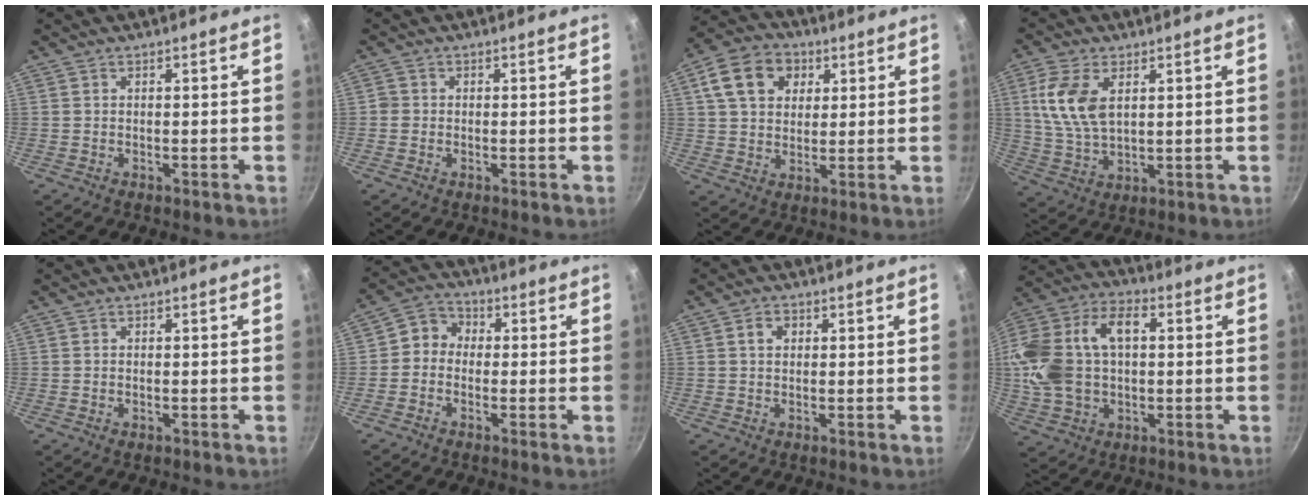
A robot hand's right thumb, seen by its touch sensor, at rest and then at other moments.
{"total": 1.3, "force": [-0.4, 1.2, 0.3], "torque": [-0.002, 0.004, -0.010]}
{"total": 12.1, "force": [4.4, 9.2, 6.5], "torque": [-0.095, 0.003, 0.065]}
{"total": 10.4, "force": [3.0, 5.8, 8.1], "torque": [-0.160, -0.012, 0.062]}
{"total": 0.0}
{"total": 5.1, "force": [-0.6, 4.5, 2.3], "torque": [-0.016, 0.021, -0.032]}
{"total": 2.4, "force": [0.6, 1.9, 1.3], "torque": [-0.013, 0.003, 0.008]}
{"total": 19.6, "force": [2.0, 13.0, 14.5], "torque": [-0.282, 0.037, 0.032]}